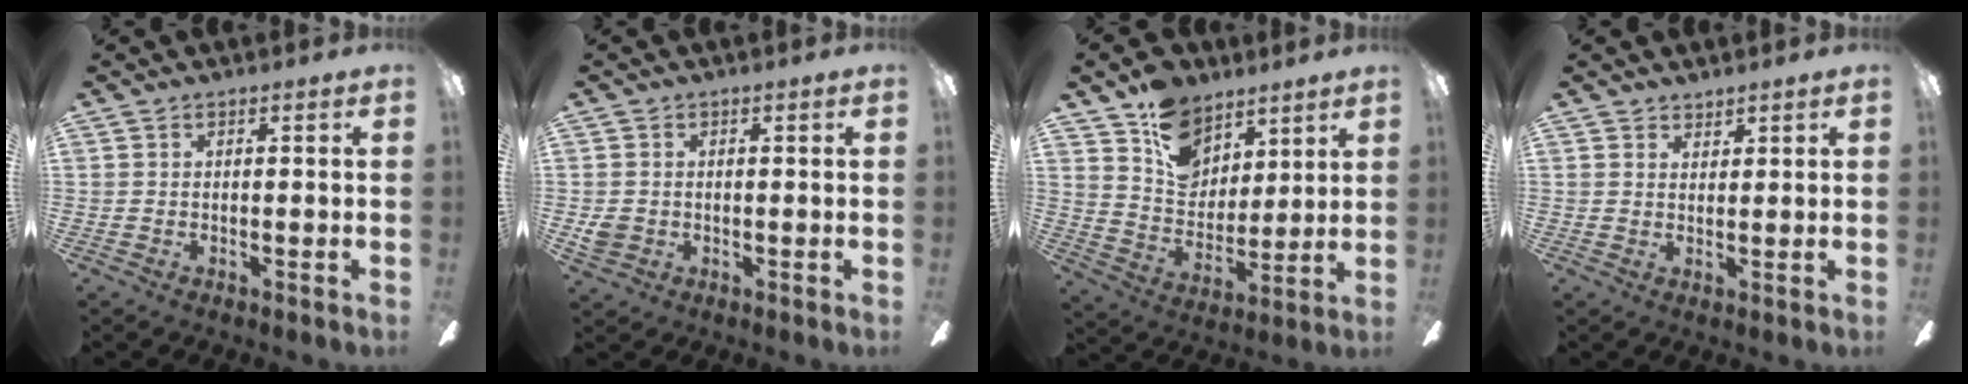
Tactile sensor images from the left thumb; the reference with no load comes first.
{"total": 3.3, "force": [-0.2, 3.1, 0.9], "torque": [-0.002, 0.001, -0.005]}
{"total": 13.9, "force": [9.1, 9.3, 5.0], "torque": [-0.090, -0.053, 0.177]}
{"total": 2.2, "force": [2.0, 0.8, -0.2], "torque": [0.012, -0.009, 0.038]}